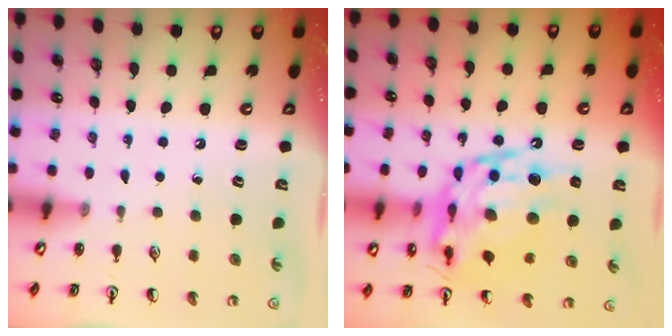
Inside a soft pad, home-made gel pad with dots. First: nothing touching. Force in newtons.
{"total": 18.3, "press": 18.2, "slide": 2.1}